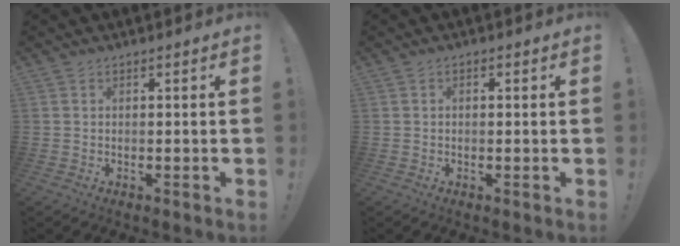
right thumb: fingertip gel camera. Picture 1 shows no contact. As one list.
[{"total": 0.8, "force": [-0.3, 0.5, 0.5], "torque": [-0.005, 0.001, -0.008]}]